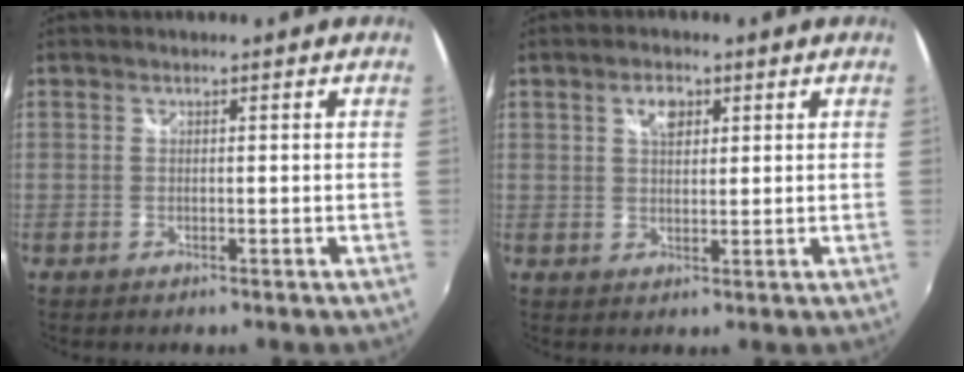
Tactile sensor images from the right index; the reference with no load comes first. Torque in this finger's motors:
{"motor_torque": [0.66, 0.17, 0.21, 0.05]}